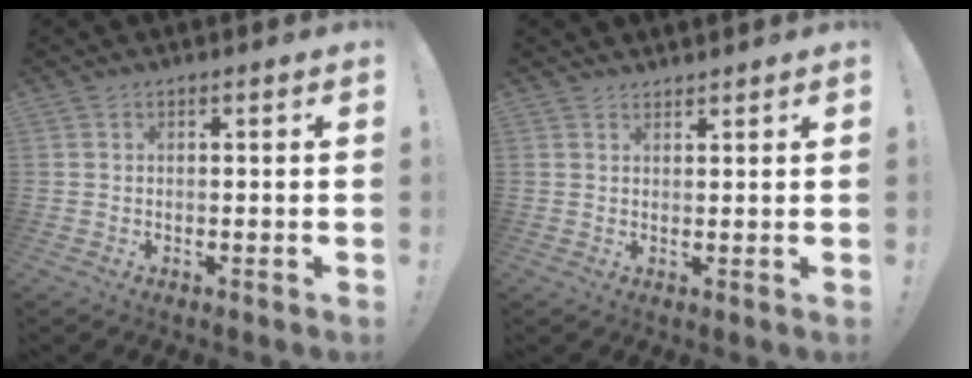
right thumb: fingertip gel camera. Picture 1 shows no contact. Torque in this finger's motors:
{"motor_torque": [0.21, 0.18, -0.07, 0.05, 0.02]}